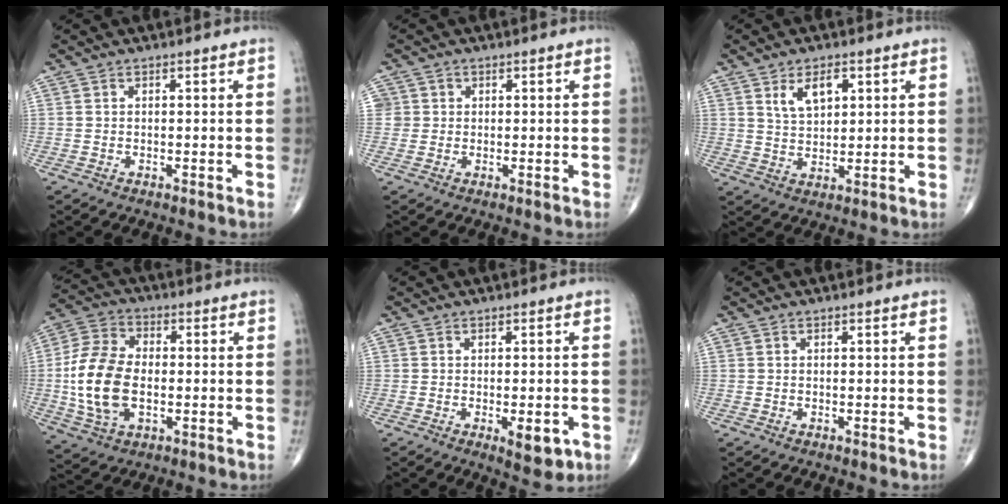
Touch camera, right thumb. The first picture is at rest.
{"total": 2.4, "force": [0.4, 2.4, 0.1], "torque": [0.015, 0.003, 0.005]}
{"total": 5.9, "force": [2.7, 3.2, 4.2], "torque": [-0.063, -0.016, 0.053]}
{"total": 14.7, "force": [-1.3, 9.0, 11.5], "torque": [-0.233, 0.010, -0.023]}
{"total": 5.1, "force": [-1.7, 2.2, 4.3], "torque": [-0.046, -0.005, -0.015]}
{"total": 0.0}